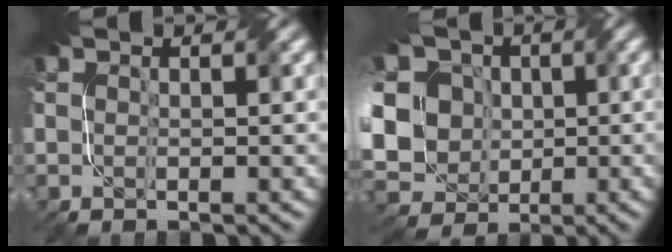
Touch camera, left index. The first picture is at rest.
{"total": 17.5, "force": [1.2, 15.3, 8.5], "torque": [-0.217, 0.019, -0.013]}